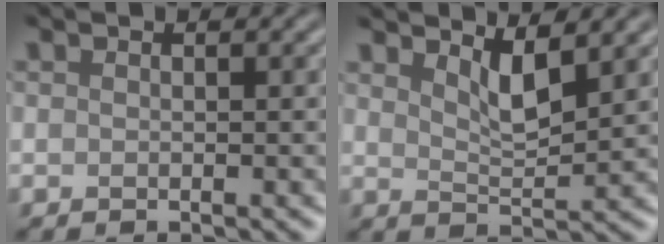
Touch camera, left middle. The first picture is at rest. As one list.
[{"total": 2.8, "force": [2.0, 0.5, 1.9], "torque": [-0.035, -0.007, 0.037]}]